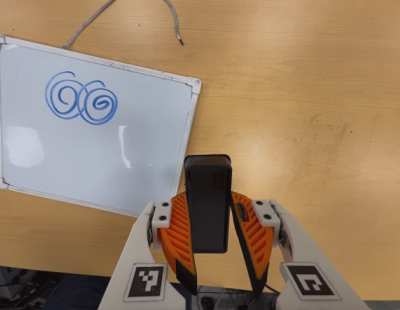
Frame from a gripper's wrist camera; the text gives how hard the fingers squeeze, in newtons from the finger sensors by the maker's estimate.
{"total": 5.8, "left": 5.2, "right": 6.3}